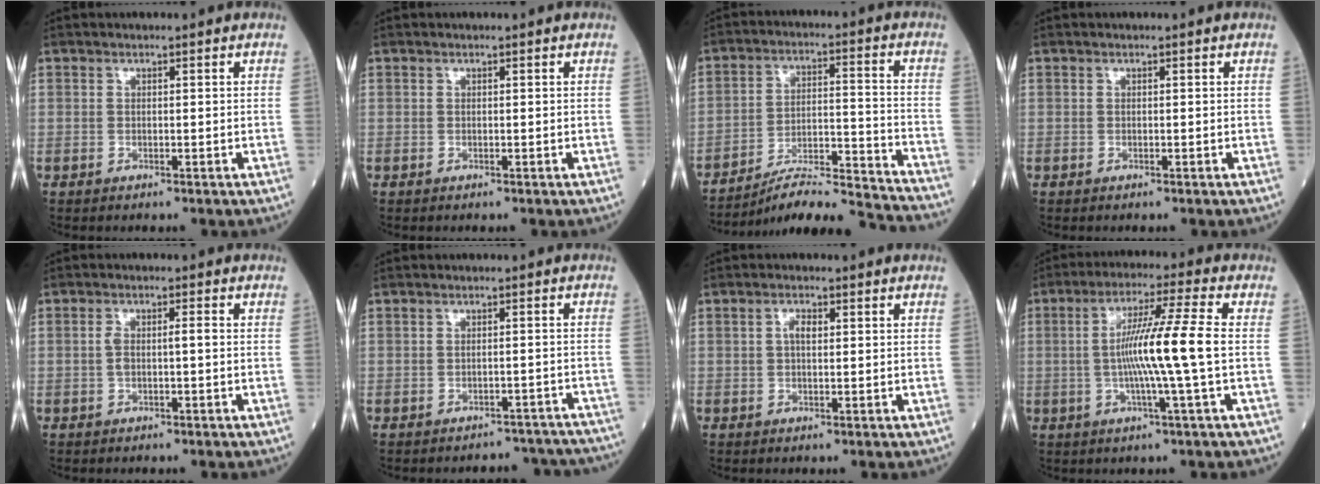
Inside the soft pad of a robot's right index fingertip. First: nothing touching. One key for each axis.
{"total": 0.0}
{"total": 16.5, "fx": -15.8, "fy": -1.3, "fz": 4.5, "tx": -0.071, "ty": 0.008, "tz": -0.247}
{"total": 0.0}
{"total": 2.5, "fx": -0.4, "fy": 0.8, "fz": 2.4, "tx": -0.048, "ty": 0.010, "tz": -0.007}
{"total": 9.0, "fx": -8.6, "fy": 2.6, "fz": 0.2, "tx": 0.017, "ty": 0.028, "tz": -0.084}
{"total": 2.0, "fx": 0.4, "fy": 0.8, "fz": 1.7, "tx": -0.035, "ty": 0.005, "tz": 0.006}
{"total": 10.5, "fx": -0.6, "fy": -1.7, "fz": 10.4, "tx": -0.190, "ty": 0.005, "tz": -0.012}